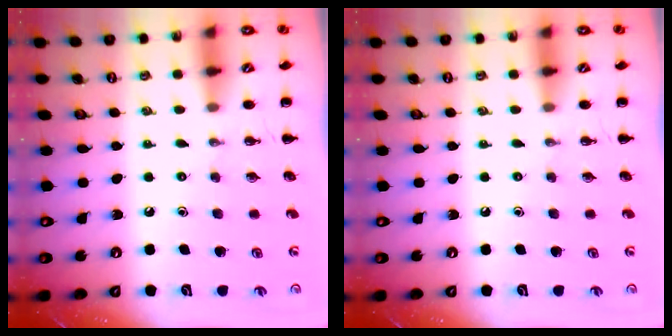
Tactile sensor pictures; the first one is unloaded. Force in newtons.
{"total": 0.0}